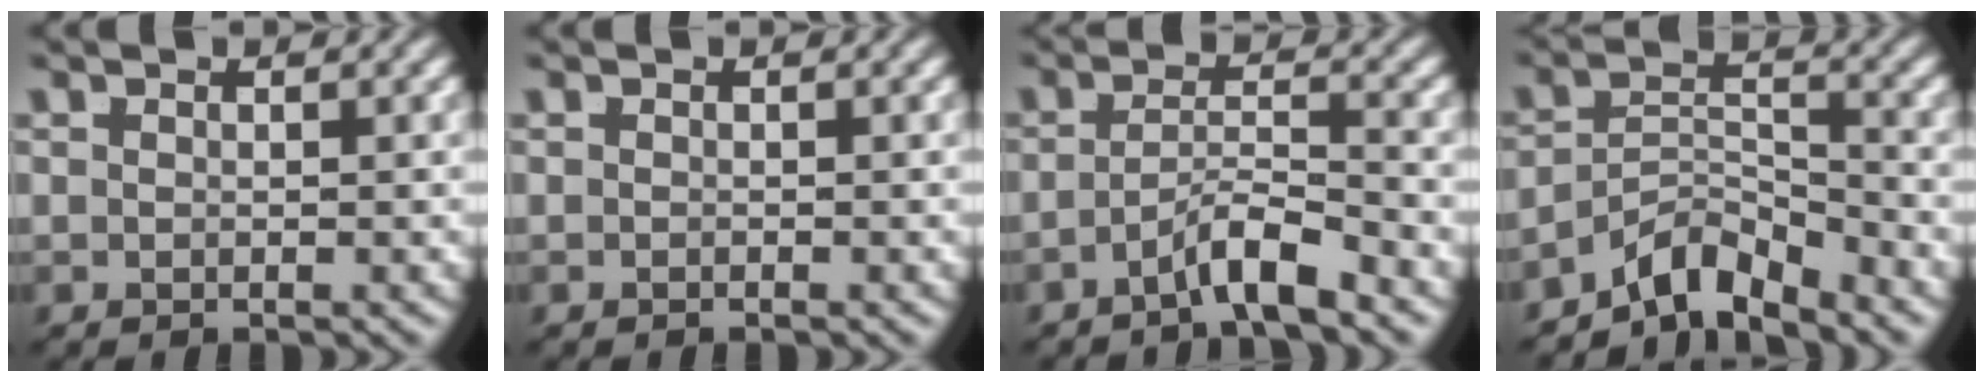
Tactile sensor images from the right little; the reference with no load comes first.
{"total": 0.0}
{"total": 3.3, "force": [-2.5, 0.1, 2.2], "torque": [-0.031, -0.010, -0.039]}
{"total": 6.7, "force": [-4.9, 3.2, 3.2], "torque": [-0.043, -0.024, -0.077]}